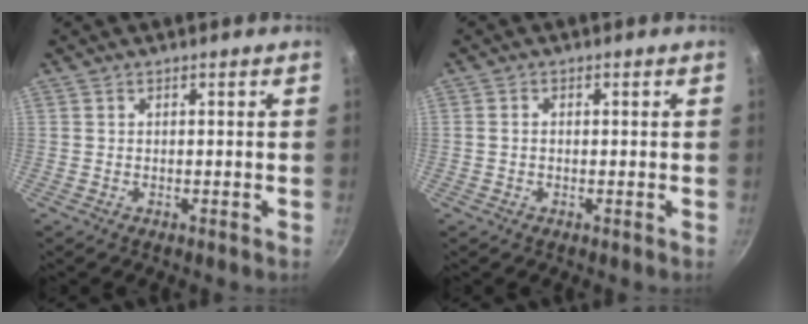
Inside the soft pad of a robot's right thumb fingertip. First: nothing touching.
{"total": 1.1, "force": [-0.1, 0.8, 0.7], "torque": [-0.014, 0.005, -0.003]}